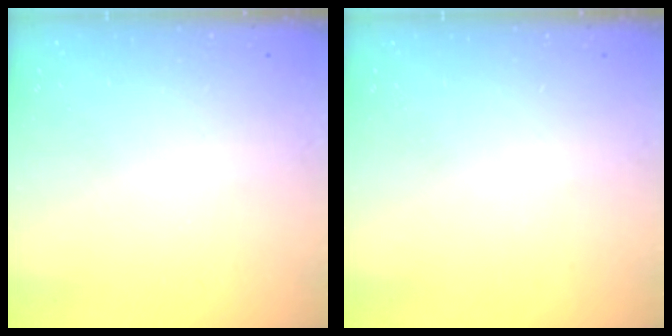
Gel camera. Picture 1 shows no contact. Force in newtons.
{"total": 0.0}